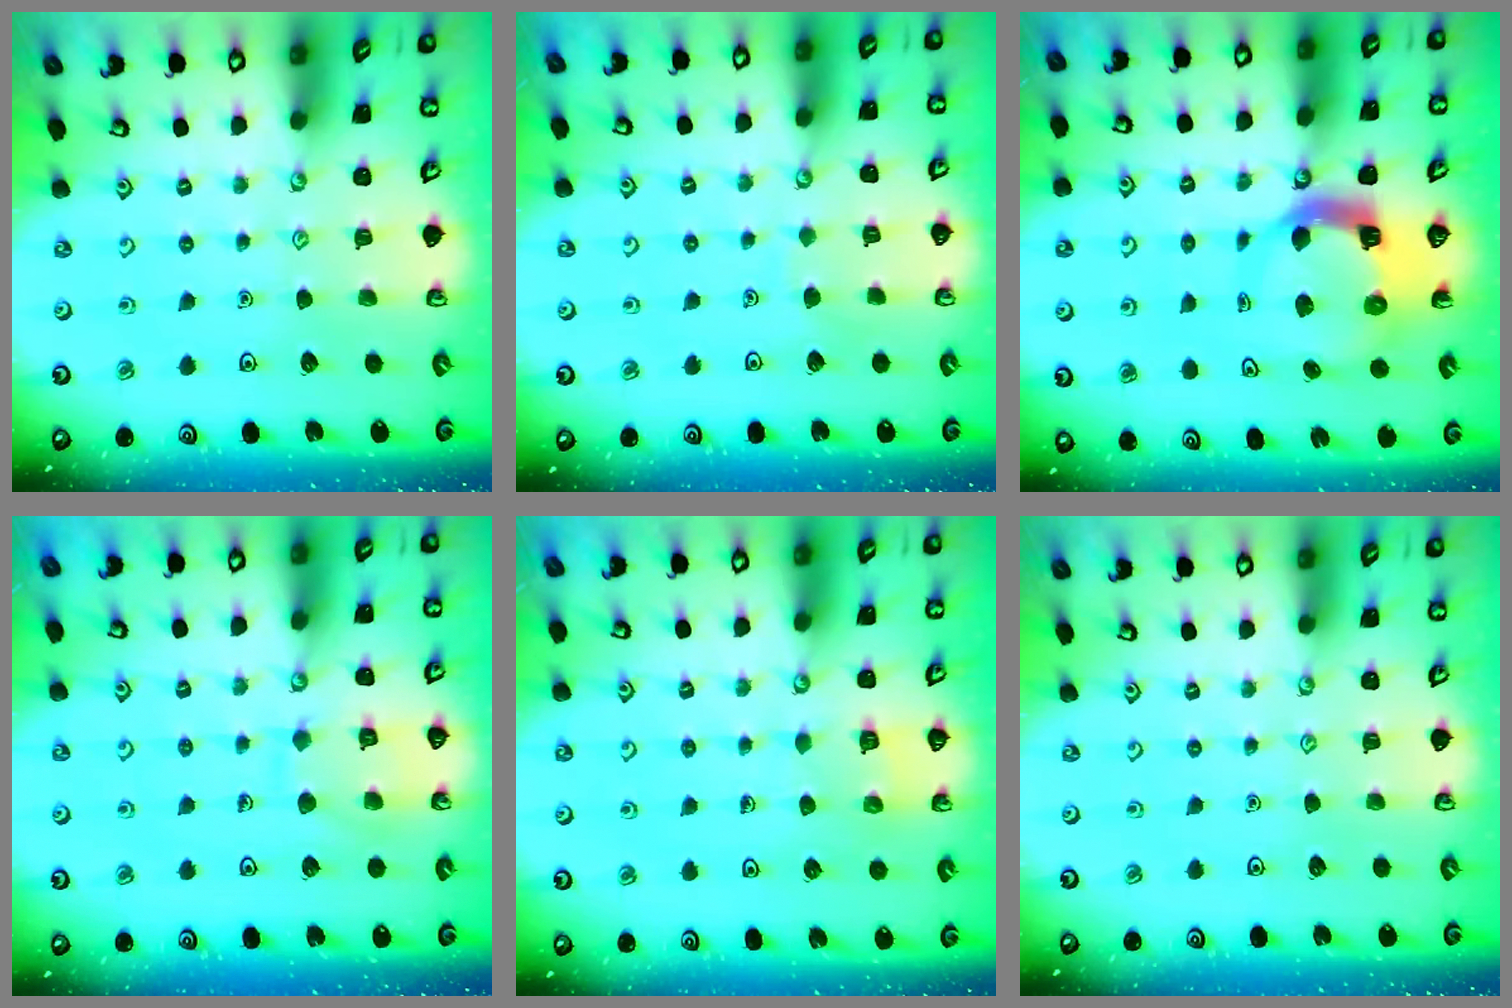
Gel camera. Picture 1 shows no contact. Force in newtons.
{"total": 3.1, "press": 3.1, "slide": 0.2}
{"total": 8.5, "press": 8.4, "slide": 1.3}
{"total": 9.8, "press": 9.8, "slide": 1.0}
{"total": 2.6, "press": 2.6, "slide": 0.1}
{"total": 0.0}